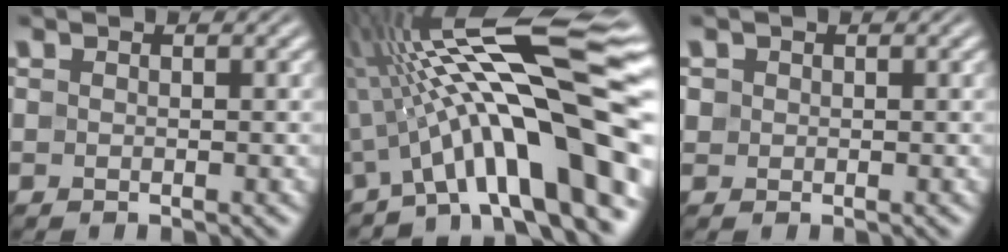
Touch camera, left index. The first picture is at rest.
{"total": 16.1, "force": [-1.0, 3.3, 15.8], "torque": [-0.221, 0.032, -0.017]}
{"total": 0.9, "force": [0.1, 0.9, 0.2], "torque": [-0.005, -0.002, 0.002]}